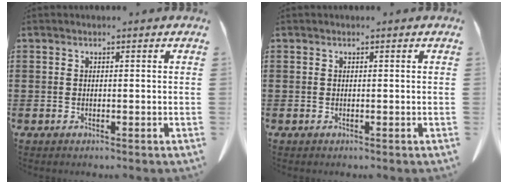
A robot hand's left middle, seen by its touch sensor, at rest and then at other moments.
{"total": 0.0}